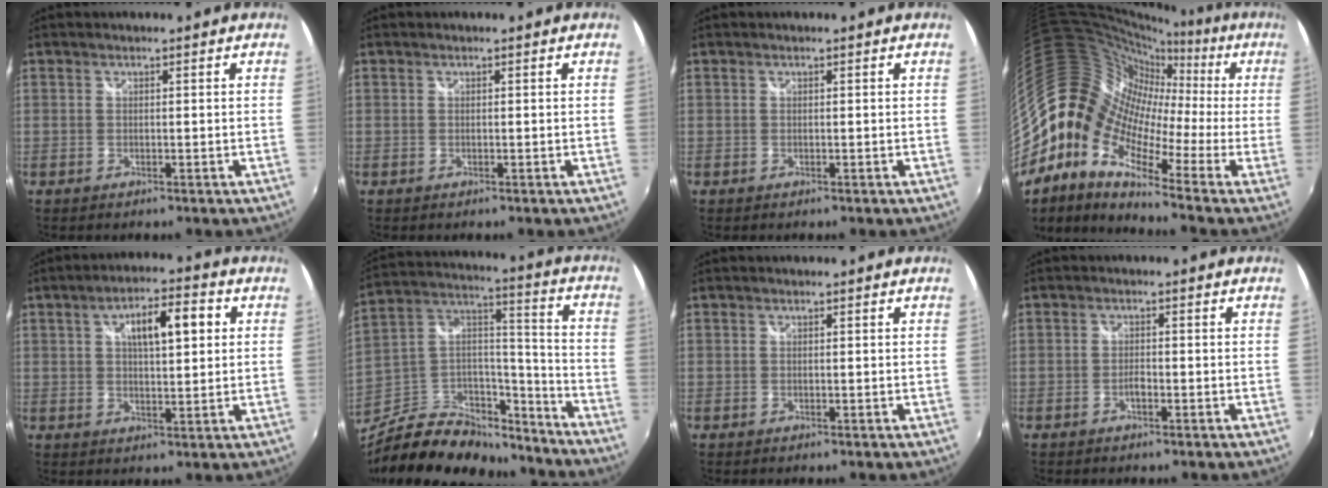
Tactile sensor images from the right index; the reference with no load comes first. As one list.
[{"total": 0.0}, {"total": 0.0}, {"total": 16.3, "force": [-2.0, 11.3, 11.5], "torque": [-0.188, 0.010, -0.068]}, {"total": 9.0, "force": [2.6, 3.2, 8.0], "torque": [-0.126, 0.019, 0.043]}, {"total": 24.5, "force": [-18.4, 11.7, 11.0], "torque": [-0.224, 0.051, -0.279]}, {"total": 0.0}, {"total": 1.3, "force": [-0.8, 0.5, 0.9], "torque": [-0.019, 0.001, -0.015]}]